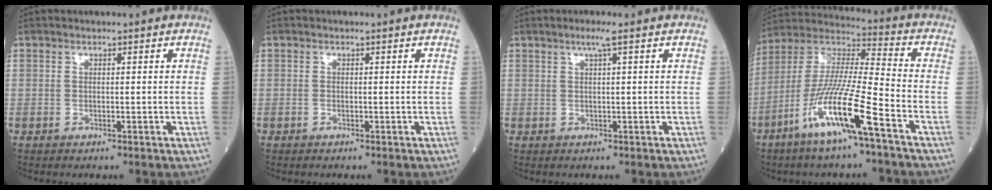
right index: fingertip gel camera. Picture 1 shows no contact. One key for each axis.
{"total": 0.0}
{"total": 1.7, "fx": 0.9, "fy": -0.3, "fz": 1.4, "tx": -0.033, "ty": 0.002, "tz": 0.018}
{"total": 14.9, "fx": -7.6, "fy": 0.2, "fz": 12.8, "tx": -0.265, "ty": -0.016, "tz": -0.149}